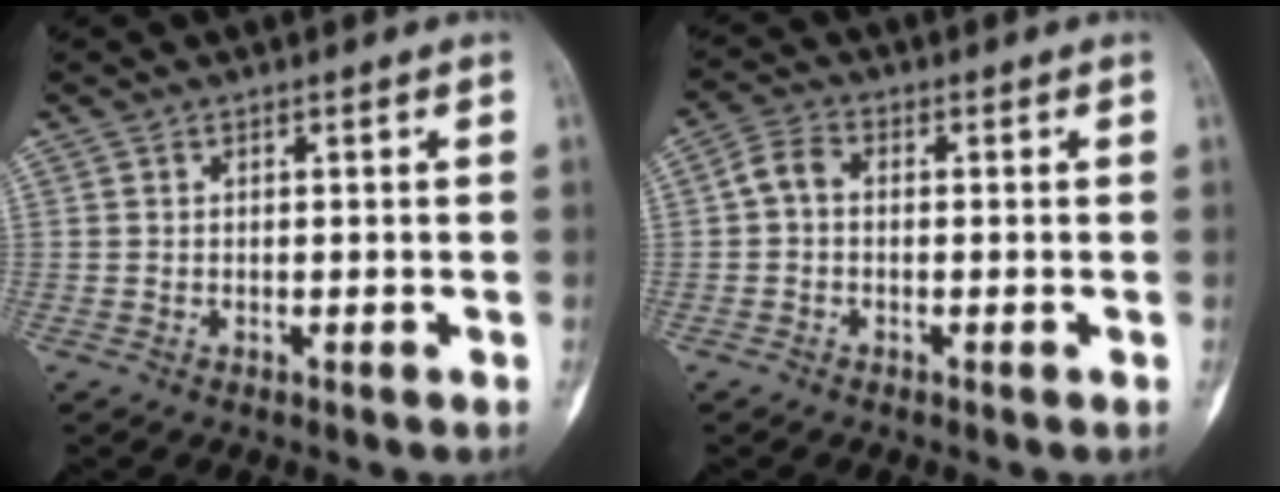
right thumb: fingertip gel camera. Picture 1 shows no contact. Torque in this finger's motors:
{"motor_torque": [-0.51, 0.46, 0.18, -0.49, -0.03]}